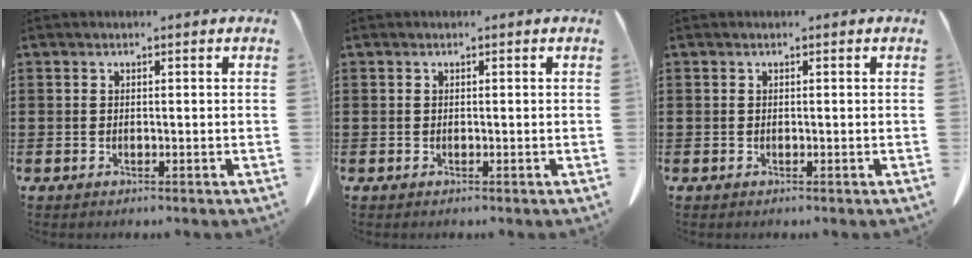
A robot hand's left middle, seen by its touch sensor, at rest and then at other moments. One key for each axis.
{"total": 0.0}
{"total": 0.0}